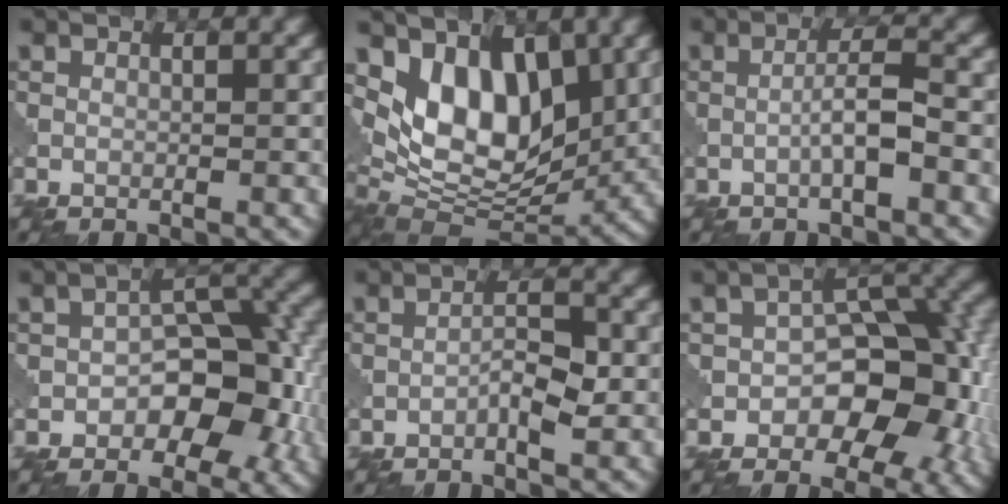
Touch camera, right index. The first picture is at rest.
{"total": 9.0, "force": [3.1, 5.3, 6.6], "torque": [-0.116, -0.017, 0.050]}
{"total": 3.0, "force": [-0.9, 0.3, 2.9], "torque": [-0.050, 0.011, -0.021]}
{"total": 7.0, "force": [-1.7, 4.3, 5.2], "torque": [-0.050, 0.009, -0.032]}
{"total": 2.5, "force": [-1.0, 0.6, 2.2], "torque": [-0.037, 0.008, -0.021]}
{"total": 9.4, "force": [-2.4, 5.8, 7.0], "torque": [-0.074, 0.006, -0.042]}